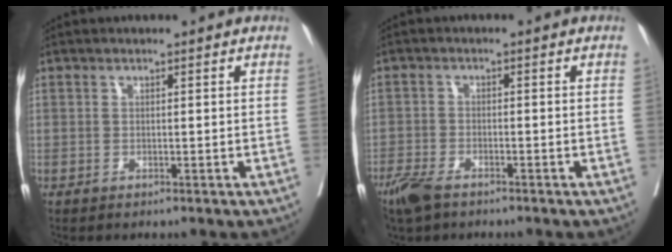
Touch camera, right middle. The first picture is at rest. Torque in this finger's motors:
{"motor_torque": [0.56, -0.57, 0.17, 0.08]}